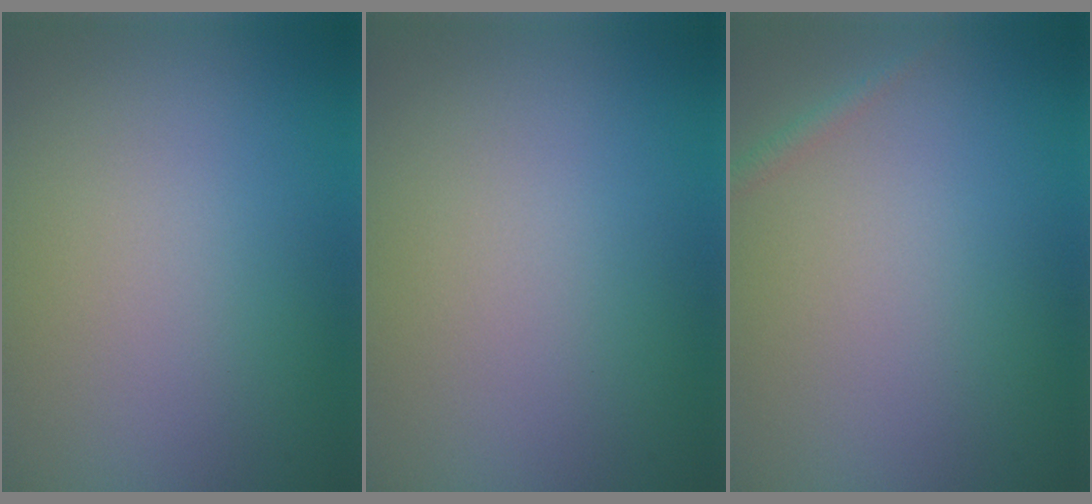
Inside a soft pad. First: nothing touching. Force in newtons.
{"total": 0.0}
{"total": 0.8, "press": 0.7, "slide": 0.1}